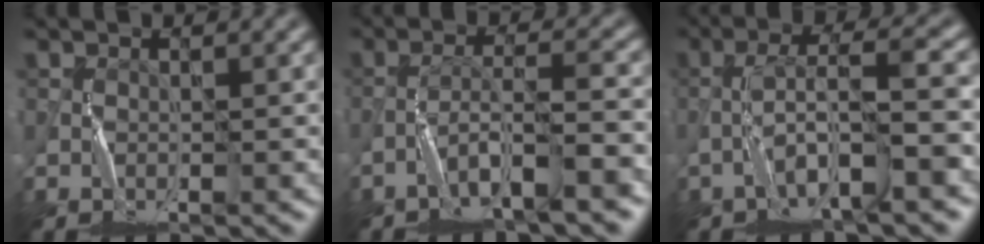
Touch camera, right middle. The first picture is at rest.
{"total": 4.9, "force": [-3.1, 0.5, 3.8], "torque": [-0.067, 0.011, -0.060]}
{"total": 5.7, "force": [-2.3, 0.8, 5.2], "torque": [-0.099, 0.020, -0.047]}